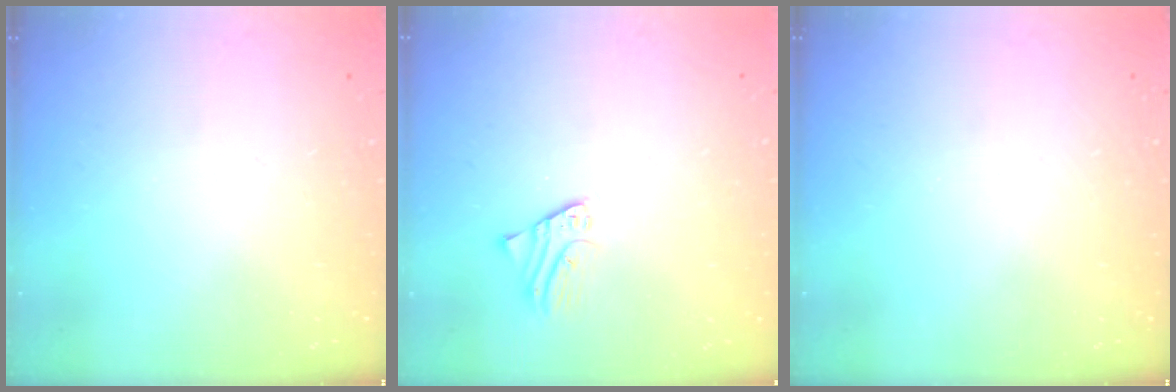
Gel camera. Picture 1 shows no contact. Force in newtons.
{"total": 1.9, "press": 1.9, "slide": 0.1}
{"total": 0.0}